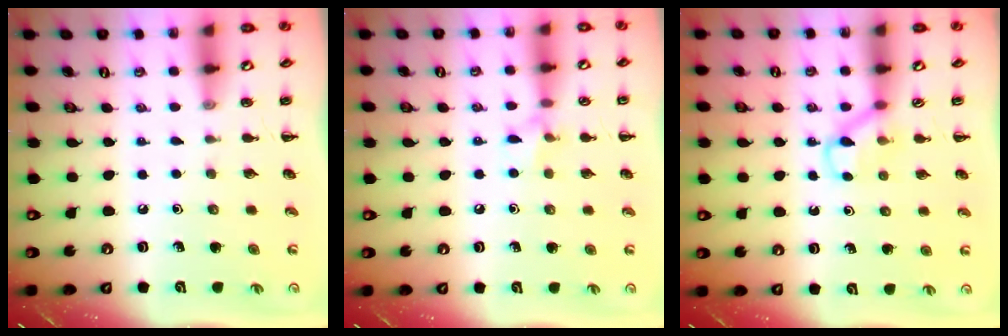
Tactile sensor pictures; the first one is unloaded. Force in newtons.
{"total": 6.4, "press": 6.1, "slide": 1.8}
{"total": 4.6, "press": 4.3, "slide": 1.4}